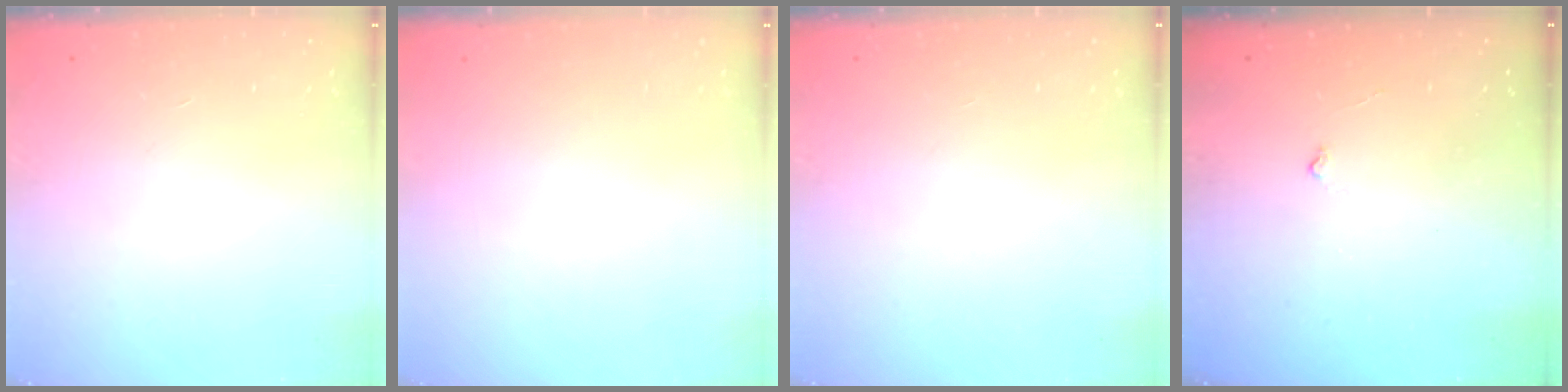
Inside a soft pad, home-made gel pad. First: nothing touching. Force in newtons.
{"total": 0.0}
{"total": 0.0}
{"total": 3.0, "press": 3.0, "slide": 0.3}